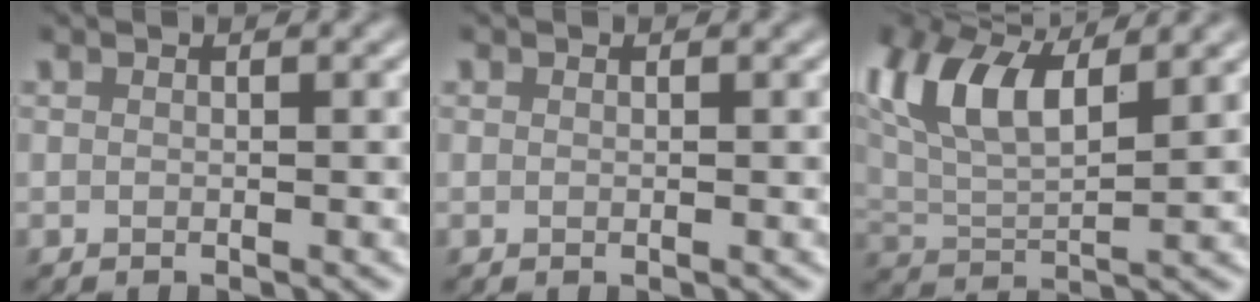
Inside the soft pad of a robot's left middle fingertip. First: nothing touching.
{"total": 0.0}
{"total": 8.8, "force": [4.7, 3.7, 6.5], "torque": [-0.135, 0.020, 0.084]}